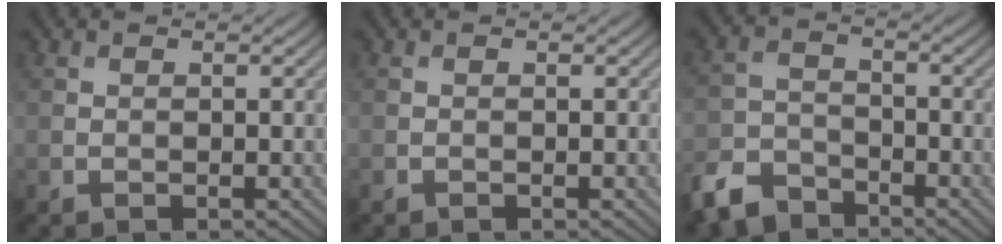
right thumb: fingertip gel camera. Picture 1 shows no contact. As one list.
[{"total": 0.0}, {"total": 6.8, "force": [-5.5, 3.3, 2.4], "torque": [-0.054, -0.008, -0.123]}]